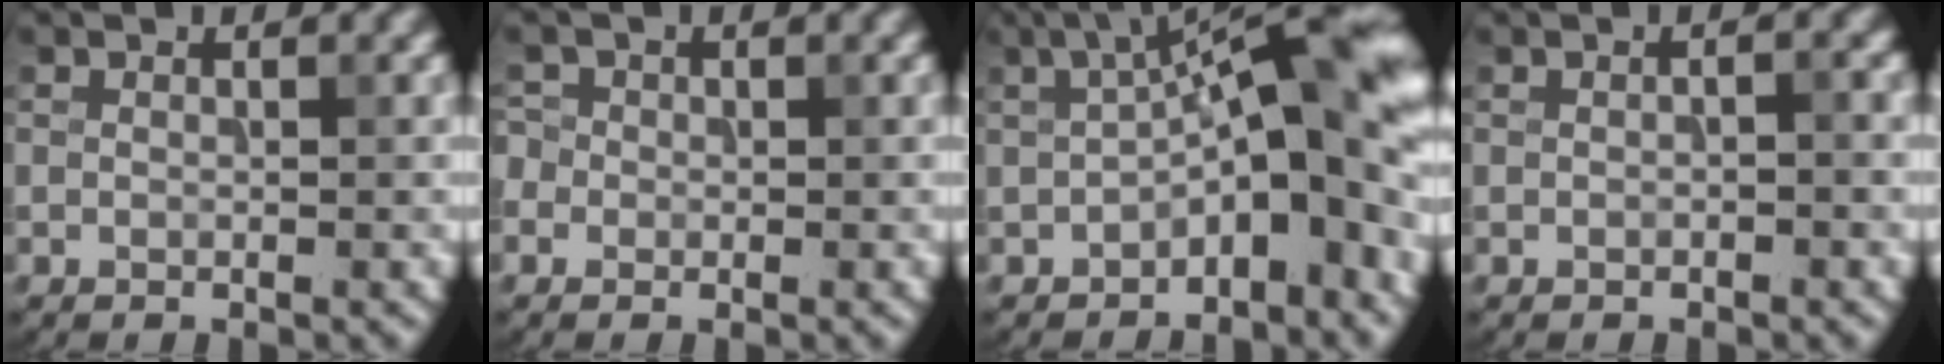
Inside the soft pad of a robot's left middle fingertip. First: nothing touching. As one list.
[{"total": 1.9, "force": [0.0, 1.8, 0.6], "torque": [-0.007, 0.014, -0.013]}, {"total": 11.7, "force": [-0.6, 4.0, 11.0], "torque": [-0.145, 0.024, -0.022]}, {"total": 0.8, "force": [-0.2, 0.0, 0.8], "torque": [-0.013, 0.002, -0.004]}]